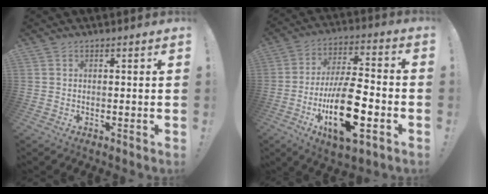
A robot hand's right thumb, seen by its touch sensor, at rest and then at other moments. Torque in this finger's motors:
{"motor_torque": [2.60, 2.41, 2.01, -0.76, 0.64]}